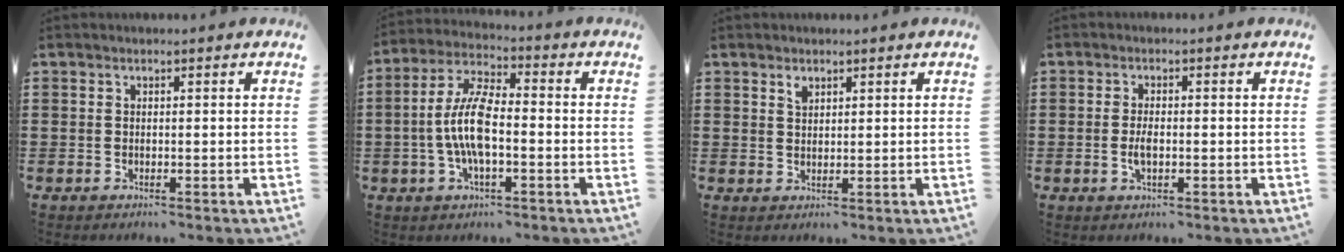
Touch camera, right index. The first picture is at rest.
{"total": 9.0, "force": [-1.4, 3.1, 8.4], "torque": [-0.194, -0.010, -0.033]}
{"total": 1.6, "force": [1.2, 0.8, 0.6], "torque": [-0.007, -0.001, 0.021]}
{"total": 2.5, "force": [-0.5, 1.0, 2.3], "torque": [-0.050, -0.002, -0.011]}